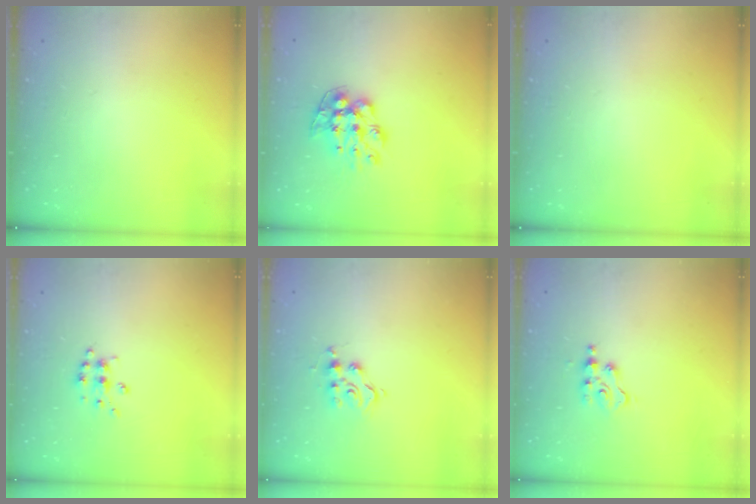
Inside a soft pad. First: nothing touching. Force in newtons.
{"total": 9.5, "press": 9.4, "slide": 0.9}
{"total": 0.0}
{"total": 5.3, "press": 5.2, "slide": 0.5}
{"total": 7.2, "press": 7.1, "slide": 0.4}
{"total": 3.9, "press": 3.9, "slide": 0.6}